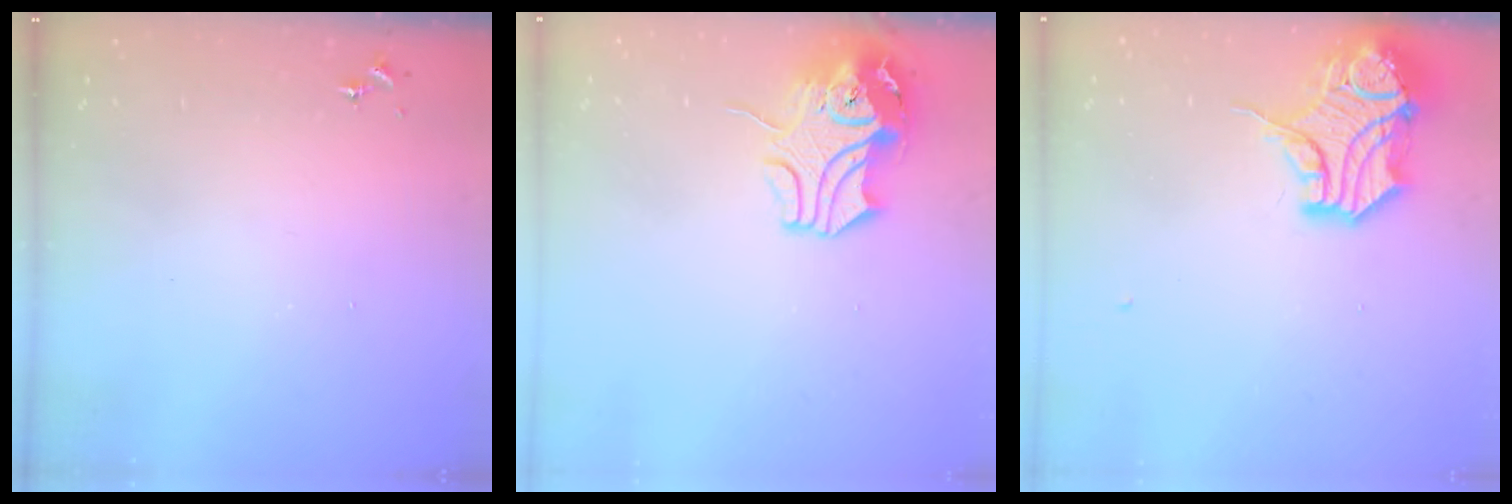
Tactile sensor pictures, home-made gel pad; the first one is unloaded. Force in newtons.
{"total": 12.0, "press": 11.8, "slide": 2.0}
{"total": 15.8, "press": 15.6, "slide": 2.2}